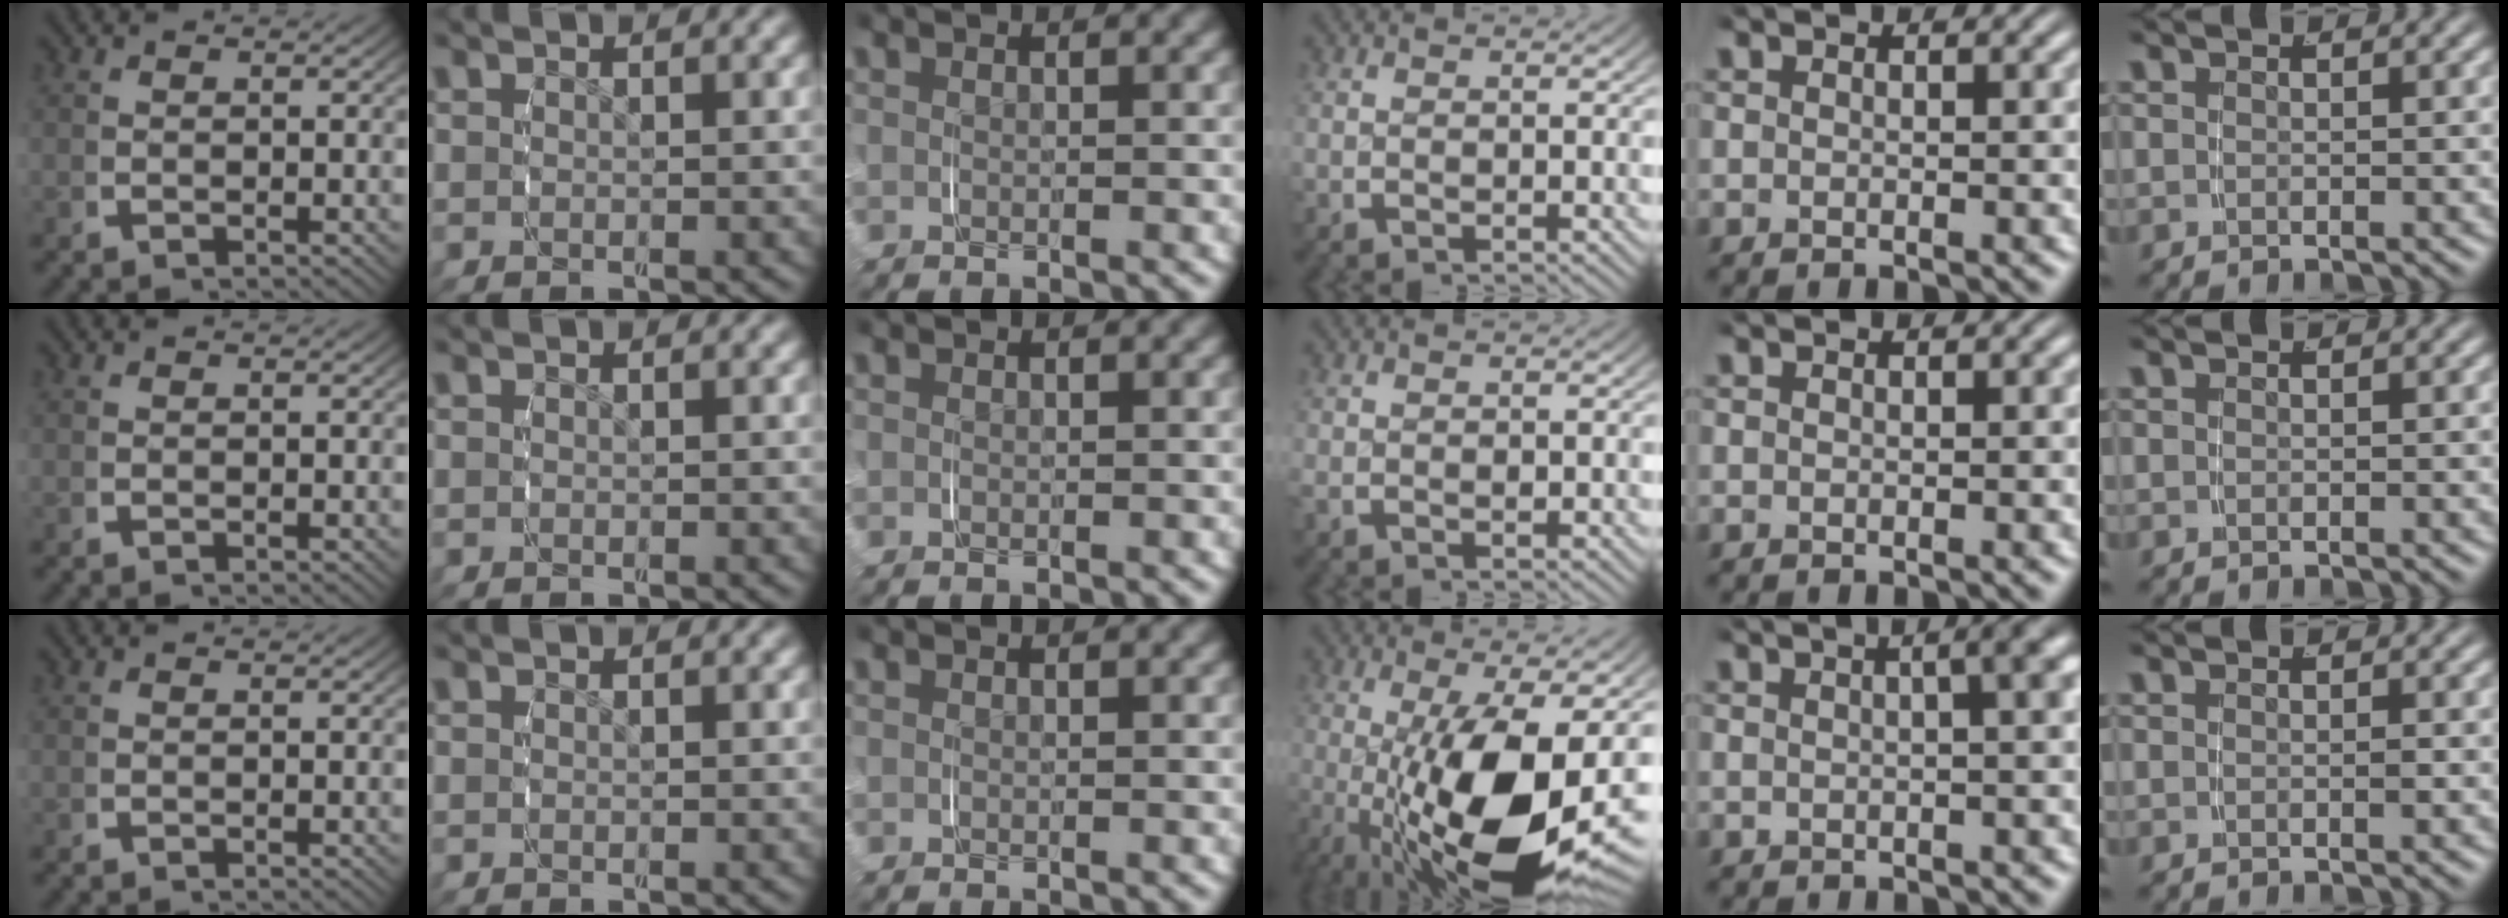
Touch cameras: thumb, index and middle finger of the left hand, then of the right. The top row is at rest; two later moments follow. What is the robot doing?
{"motion": "grasp_and_lifting", "object": "jar lid"}